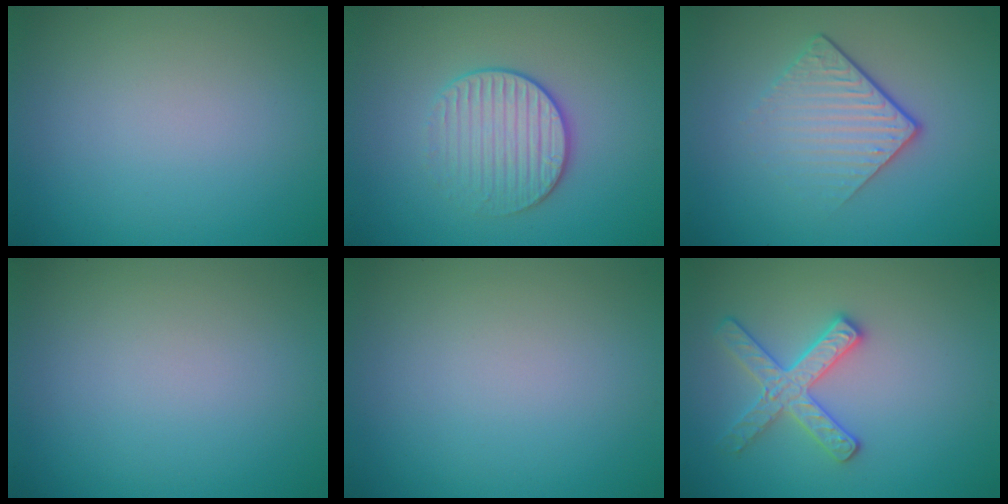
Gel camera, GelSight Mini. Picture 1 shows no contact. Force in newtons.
{"total": 3.2, "press": 2.9, "slide": 1.4}
{"total": 4.3, "press": 2.6, "slide": 3.5}
{"total": 0.0}
{"total": 0.0}
{"total": 2.9, "press": 2.9, "slide": 0.4}